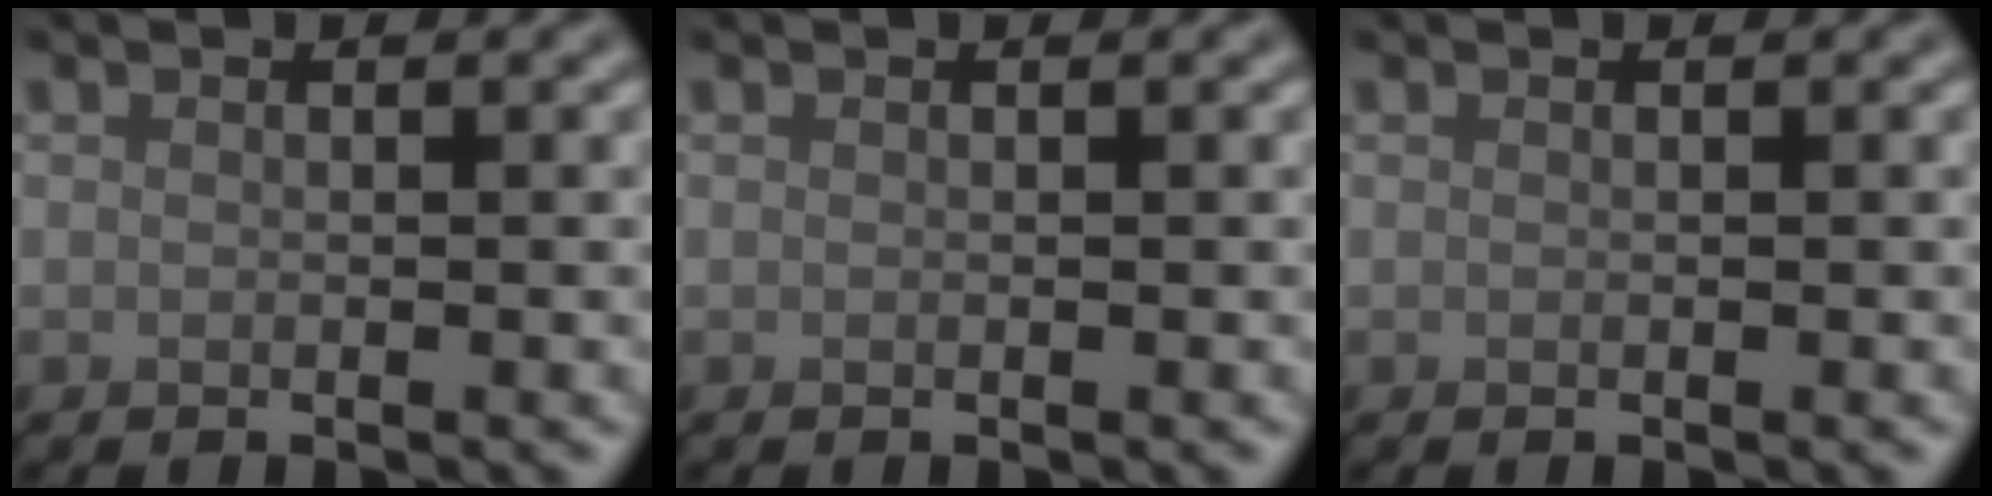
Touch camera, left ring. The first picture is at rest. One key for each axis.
{"total": 0.0}
{"total": 0.0}